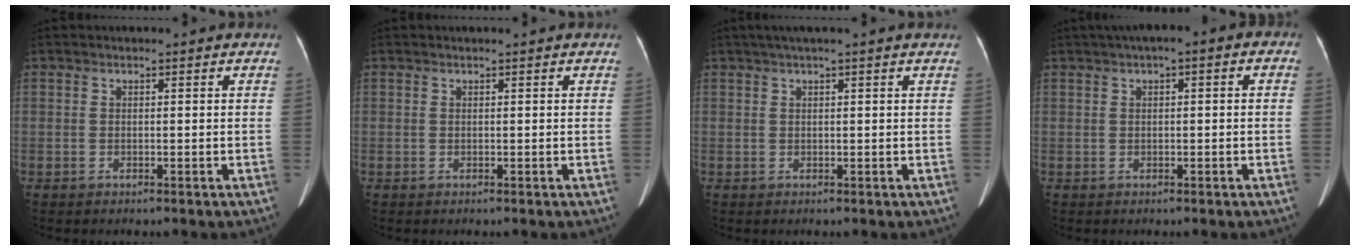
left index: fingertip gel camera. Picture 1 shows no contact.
{"total": 0.6, "force": [0.6, 0.0, 0.2], "torque": [-0.003, 0.009, 0.011]}
{"total": 3.7, "force": [2.8, -0.5, 2.3], "torque": [-0.033, 0.031, 0.047]}
{"total": 3.8, "force": [1.2, 1.2, 3.5], "torque": [-0.055, 0.023, 0.010]}